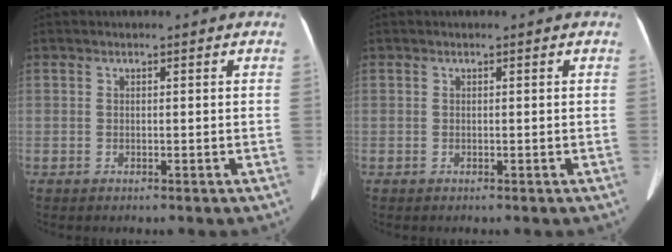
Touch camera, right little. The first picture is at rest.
{"total": 0.0}